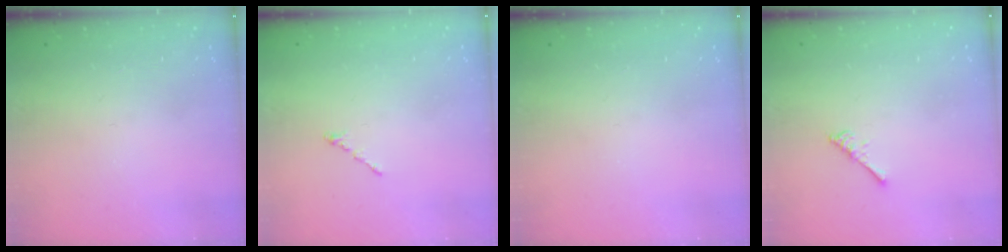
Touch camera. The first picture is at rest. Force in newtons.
{"total": 0.0}
{"total": 0.0}
{"total": 2.7, "press": 2.6, "slide": 0.5}